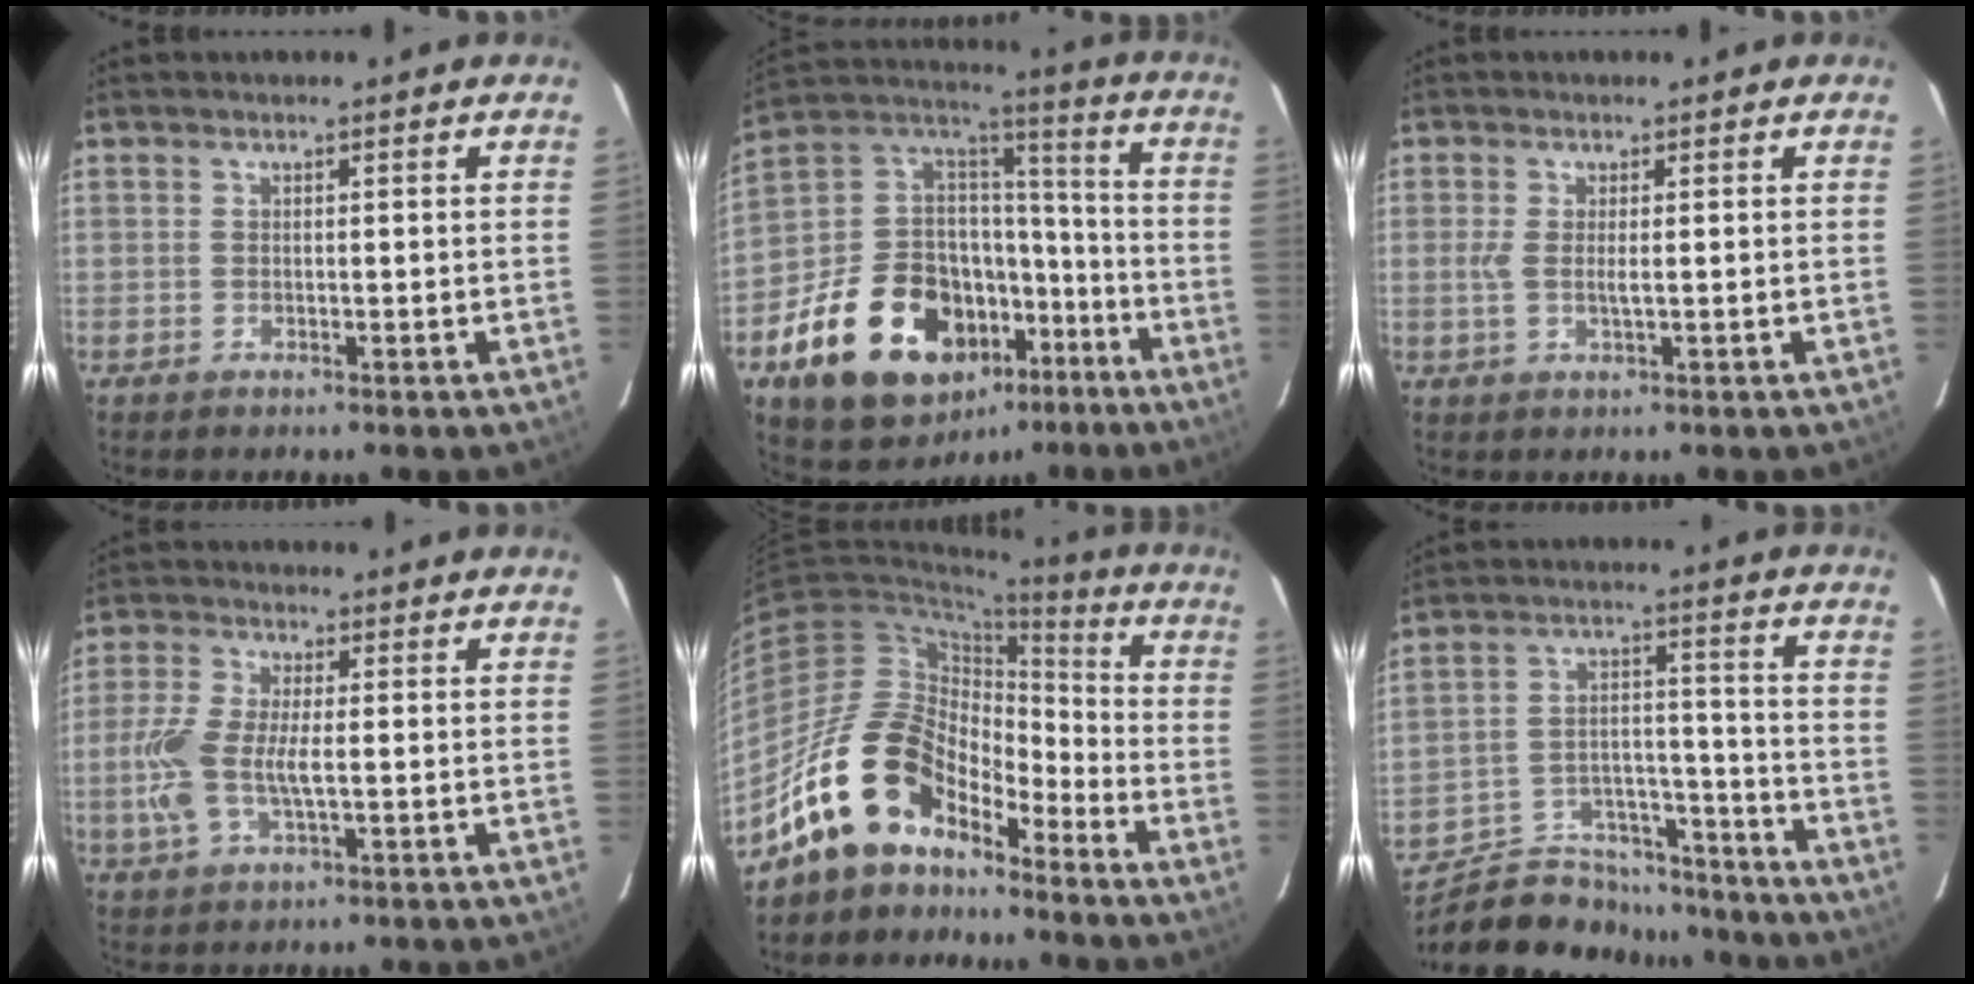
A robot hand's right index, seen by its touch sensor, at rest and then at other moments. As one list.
[{"total": 26.1, "force": [-12.8, 17.0, 15.1], "torque": [-0.325, 0.034, -0.189]}, {"total": 2.6, "force": [0.1, 0.4, 2.6], "torque": [-0.055, -0.001, -0.001]}, {"total": 8.5, "force": [-1.1, 3.2, 7.8], "torque": [-0.177, 0.001, -0.021]}, {"total": 14.9, "force": [-11.4, 7.1, 6.6], "torque": [-0.122, 0.018, -0.210]}, {"total": 17.5, "force": [-15.2, 7.5, 4.3], "torque": [-0.098, 0.042, -0.225]}]